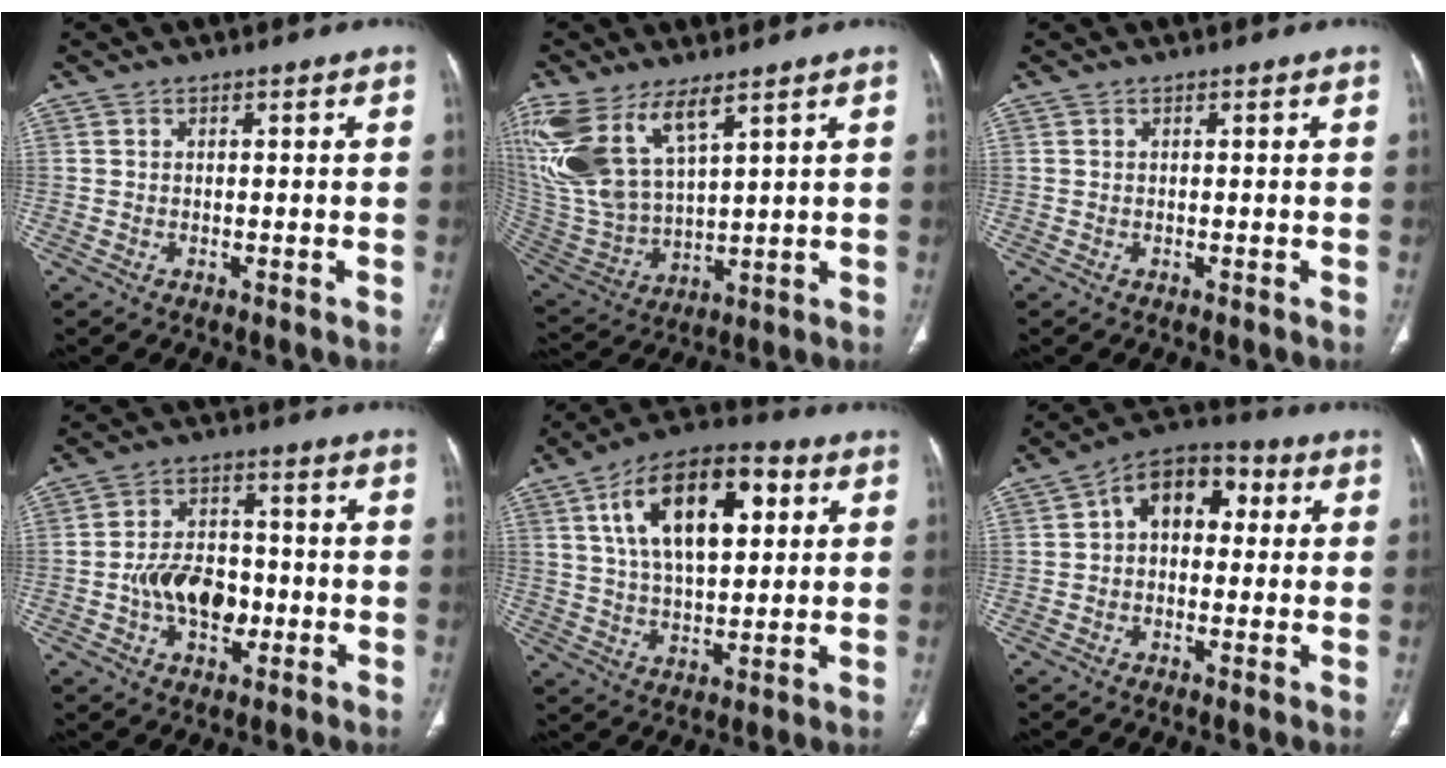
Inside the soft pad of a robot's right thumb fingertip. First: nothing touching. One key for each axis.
{"total": 18.5, "fx": 10.1, "fy": 8.1, "fz": 13.2, "tx": -0.292, "ty": -0.036, "tz": 0.218}
{"total": 0.0}
{"total": 10.6, "fx": -2.3, "fy": 6.9, "fz": 7.7, "tx": -0.104, "ty": 0.023, "tz": -0.040}
{"total": 18.9, "fx": 6.2, "fy": 9.4, "fz": 15.2, "tx": -0.229, "ty": 0.003, "tz": 0.100}
{"total": 11.0, "fx": 2.0, "fy": 7.4, "fz": 7.9, "tx": -0.088, "ty": 0.032, "tz": 0.019}